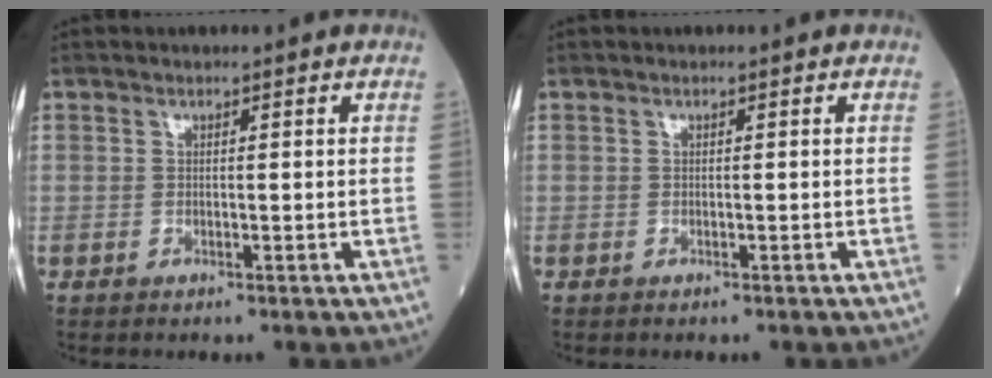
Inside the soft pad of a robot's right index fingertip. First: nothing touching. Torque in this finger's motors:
{"motor_torque": [0.00, -0.03, 0.03, 0.01]}